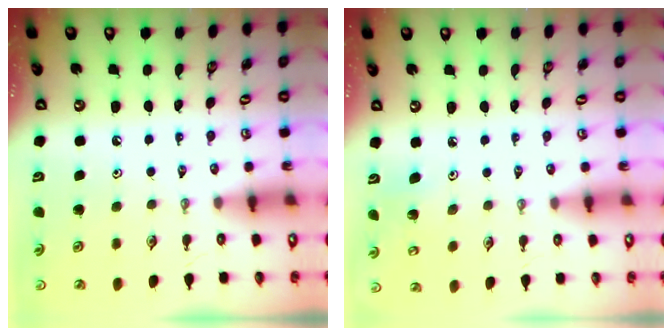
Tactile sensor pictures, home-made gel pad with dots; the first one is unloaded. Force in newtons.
{"total": 5.4, "press": 5.1, "slide": 1.9}